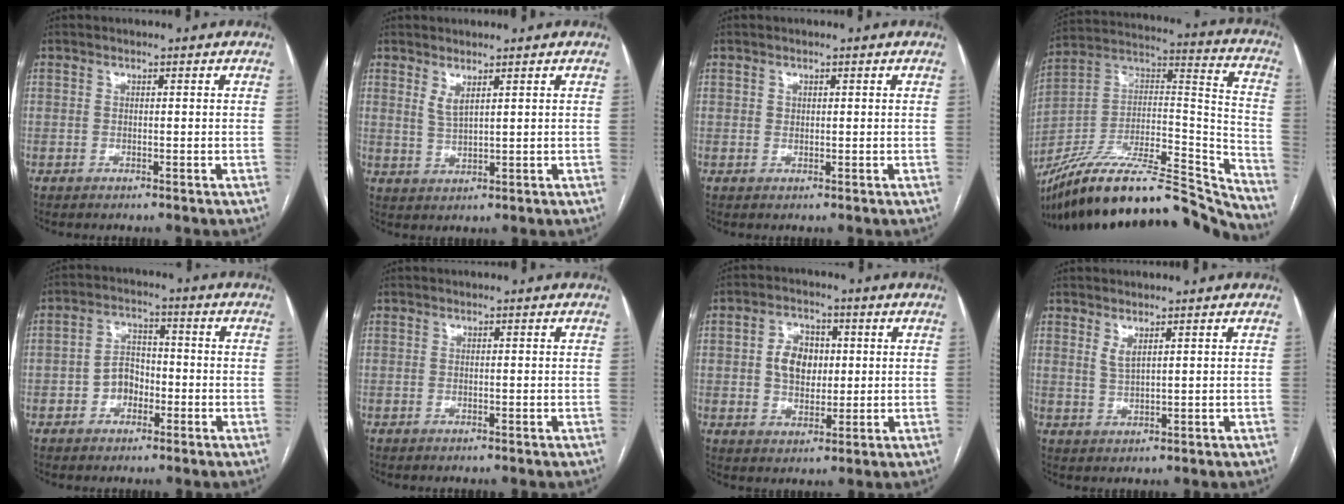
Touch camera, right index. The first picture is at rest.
{"total": 2.3, "force": [1.6, 0.3, 1.7], "torque": [-0.039, -0.009, 0.036]}
{"total": 0.6, "force": [0.3, 0.6, 0.2], "torque": [0.002, 0.000, 0.003]}
{"total": 31.6, "force": [-28.3, 4.3, 13.3], "torque": [-0.172, 0.011, -0.439]}
{"total": 5.0, "force": [-1.7, 3.7, 2.9], "torque": [-0.052, 0.019, -0.030]}
{"total": 0.0}
{"total": 6.7, "force": [1.0, 4.8, 4.5], "torque": [-0.084, 0.014, 0.022]}
{"total": 2.0, "force": [1.3, 0.3, 1.4], "torque": [-0.031, -0.008, 0.030]}